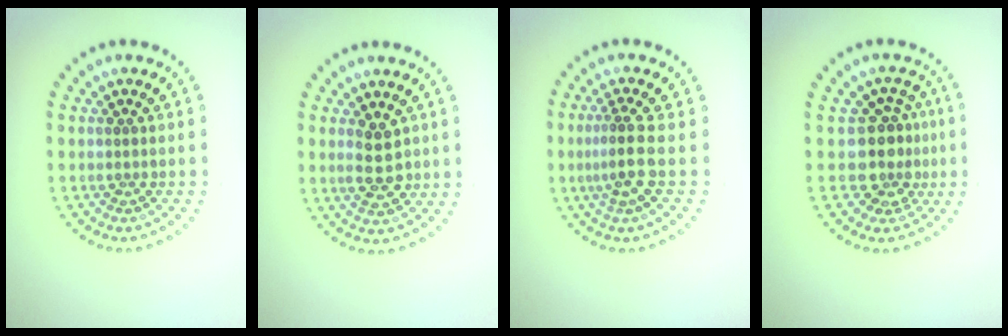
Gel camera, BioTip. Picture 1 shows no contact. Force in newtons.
{"total": 3.0, "press": 3.0, "slide": 0.4}
{"total": 2.4, "press": 1.8, "slide": 1.6}
{"total": 3.7, "press": 2.9, "slide": 2.2}